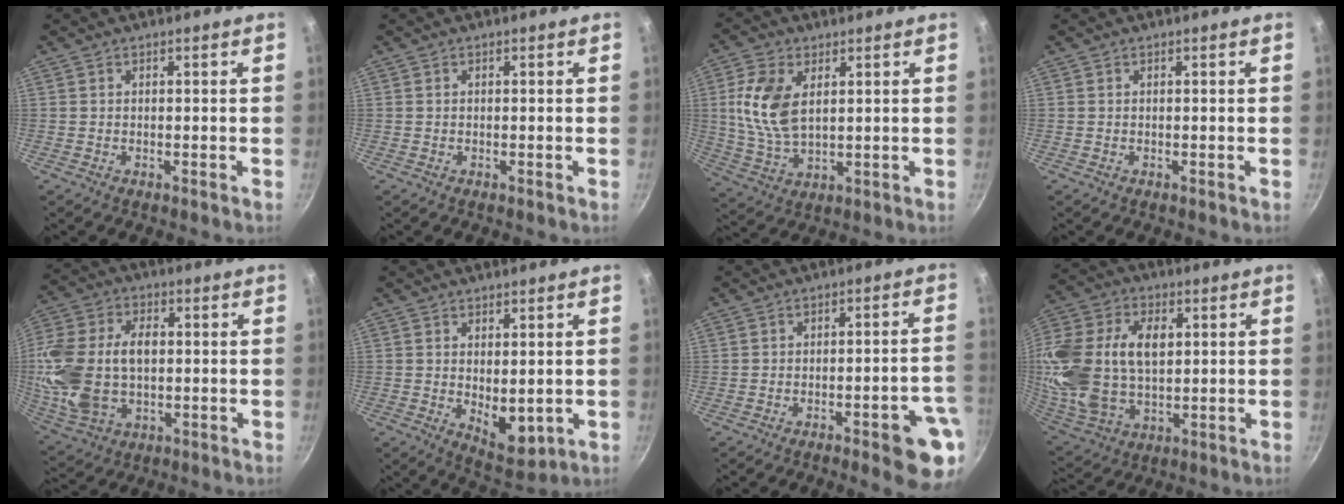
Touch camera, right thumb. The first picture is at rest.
{"total": 0.0}
{"total": 11.4, "force": [2.7, 6.6, 8.8], "torque": [-0.174, -0.014, 0.057]}
{"total": 0.0}
{"total": 18.8, "force": [0.1, 12.3, 14.2], "torque": [-0.287, 0.020, 0.008]}
{"total": 7.3, "force": [0.1, 3.9, 6.2], "torque": [-0.073, -0.023, 0.014]}
{"total": 10.6, "force": [-4.7, 2.4, 9.2], "torque": [-0.082, 0.035, -0.052]}
{"total": 23.4, "force": [3.7, 15.4, 17.3], "torque": [-0.366, 0.008, 0.071]}